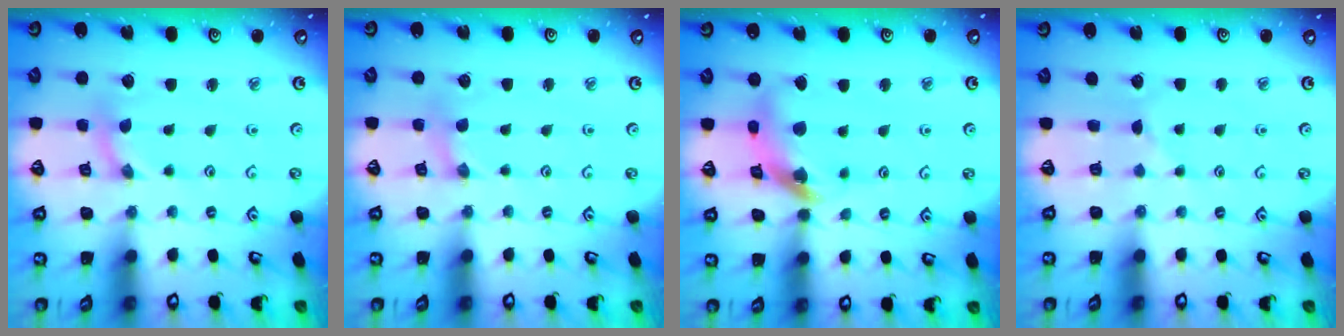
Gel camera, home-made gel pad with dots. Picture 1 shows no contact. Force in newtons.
{"total": 2.2, "press": 2.2, "slide": 0.4}
{"total": 13.1, "press": 13.0, "slide": 1.7}
{"total": 2.9, "press": 2.9, "slide": 0.5}